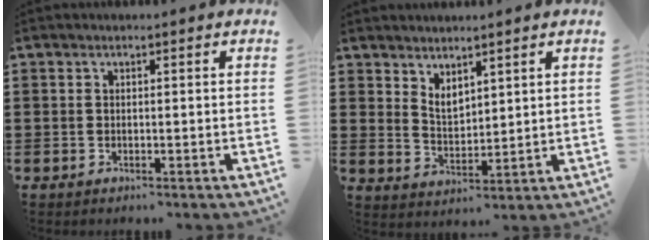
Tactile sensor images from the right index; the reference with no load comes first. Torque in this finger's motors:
{"motor_torque": [0.01, 0.01, 0.04, 0.03]}